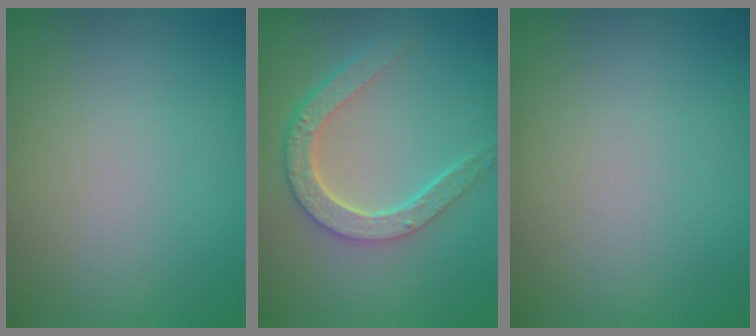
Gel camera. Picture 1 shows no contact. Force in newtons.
{"total": 4.4, "press": 3.4, "slide": 2.7}
{"total": 0.0}